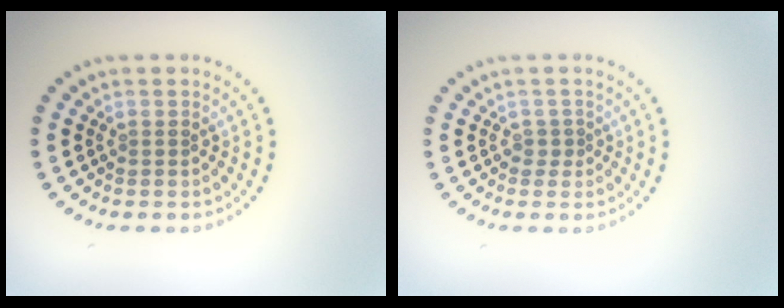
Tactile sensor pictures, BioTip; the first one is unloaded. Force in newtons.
{"total": 0.7, "press": 0.4, "slide": 0.6}